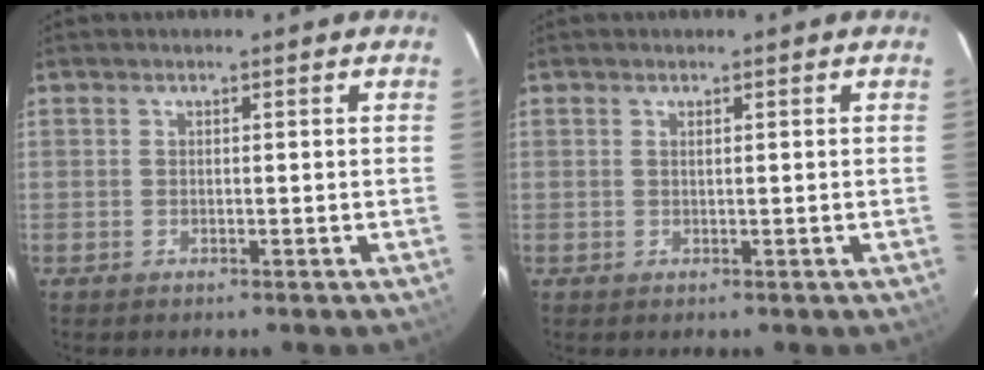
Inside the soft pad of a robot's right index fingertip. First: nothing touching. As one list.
[{"total": 0.6, "force": [0.3, 0.0, 0.5], "torque": [-0.011, 0.002, 0.006]}]